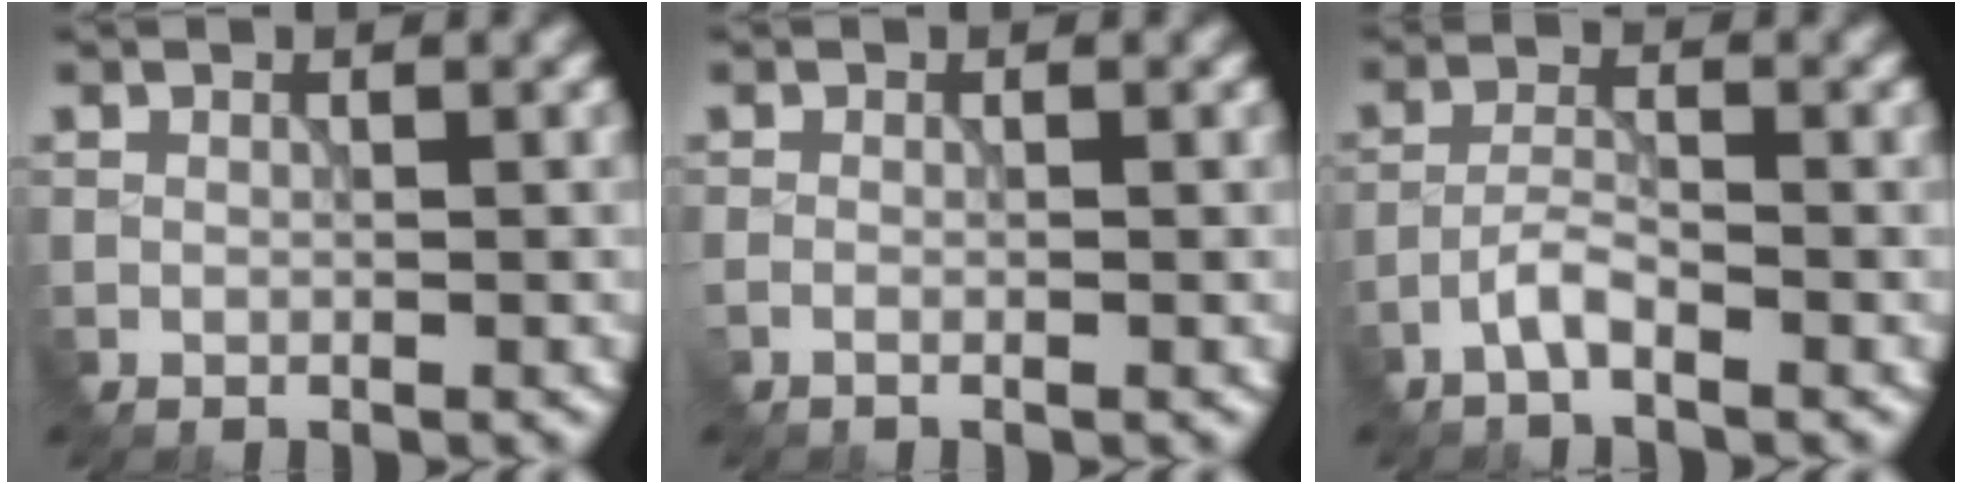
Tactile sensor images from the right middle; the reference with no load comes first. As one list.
[{"total": 0.8, "force": [-0.3, 0.2, 0.7], "torque": [-0.013, -0.002, -0.008]}, {"total": 2.3, "force": [-1.6, 0.5, 1.6], "torque": [-0.036, 0.007, -0.038]}]